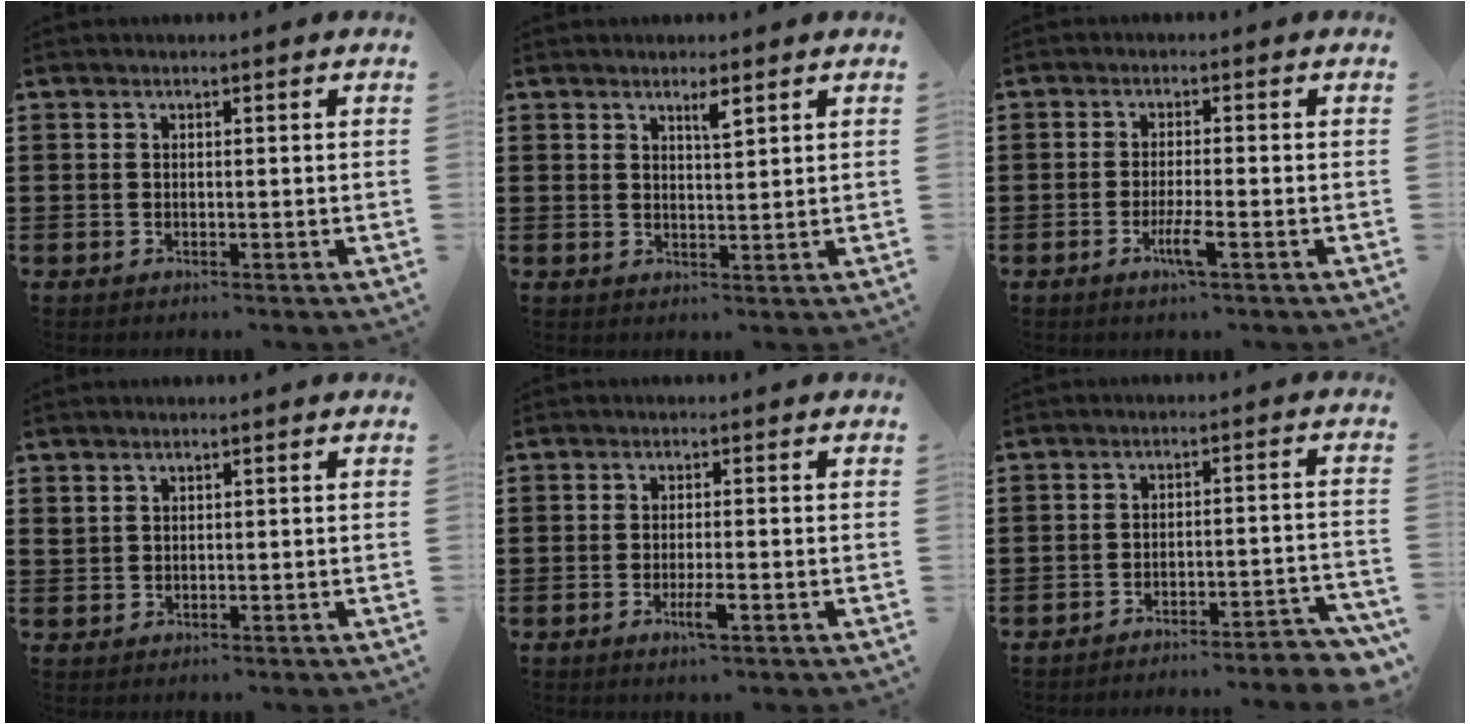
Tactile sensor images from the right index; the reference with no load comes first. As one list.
[{"total": 2.4, "force": [1.7, 0.3, 1.7], "torque": [-0.027, -0.002, 0.027]}, {"total": 3.9, "force": [-1.8, 0.2, 3.5], "torque": [-0.071, -0.013, -0.034]}, {"total": 1.1, "force": [0.9, 0.7, 0.3], "torque": [-0.008, 0.002, 0.017]}, {"total": 3.3, "force": [-1.4, 0.4, 2.9], "torque": [-0.061, -0.008, -0.029]}, {"total": 4.1, "force": [-4.0, 0.0, 1.1], "torque": [-0.021, -0.007, -0.082]}]